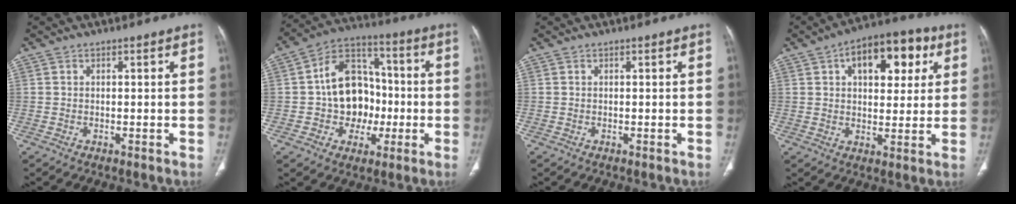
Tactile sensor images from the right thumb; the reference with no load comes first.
{"total": 14.1, "force": [-0.7, 11.2, 8.5], "torque": [-0.090, 0.031, -0.017]}
{"total": 0.0}
{"total": 15.1, "force": [5.6, 8.3, 11.3], "torque": [-0.112, 0.008, 0.078]}